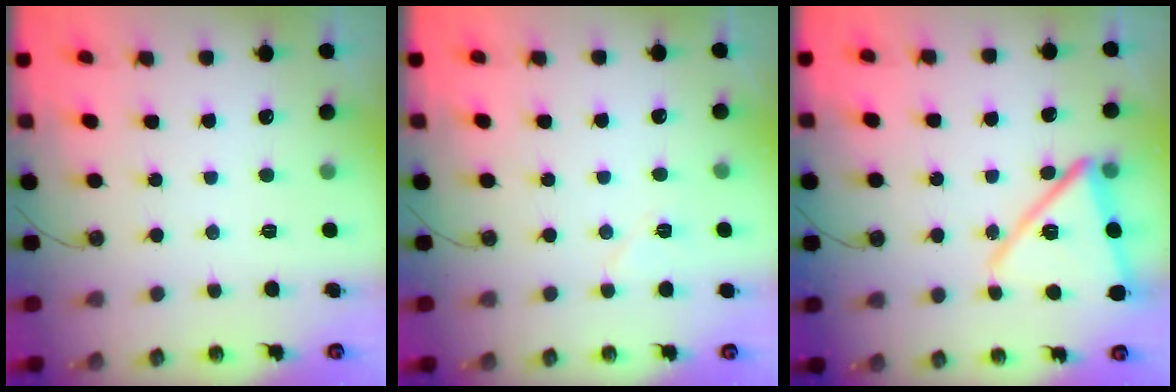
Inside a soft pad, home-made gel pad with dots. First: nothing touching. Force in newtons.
{"total": 5.3, "press": 4.8, "slide": 2.1}
{"total": 15.1, "press": 15.1, "slide": 1.3}